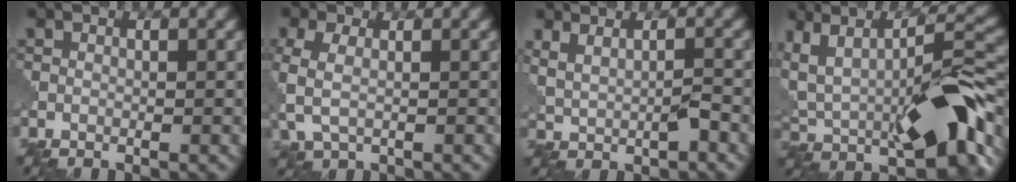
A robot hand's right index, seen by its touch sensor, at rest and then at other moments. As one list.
[{"total": 3.8, "force": [-0.2, 2.4, 3.0], "torque": [-0.085, -0.003, -0.004]}, {"total": 2.4, "force": [0.8, 0.9, 2.0], "torque": [-0.049, -0.006, 0.020]}, {"total": 13.1, "force": [1.1, 5.8, 11.7], "torque": [-0.205, -0.007, 0.031]}]